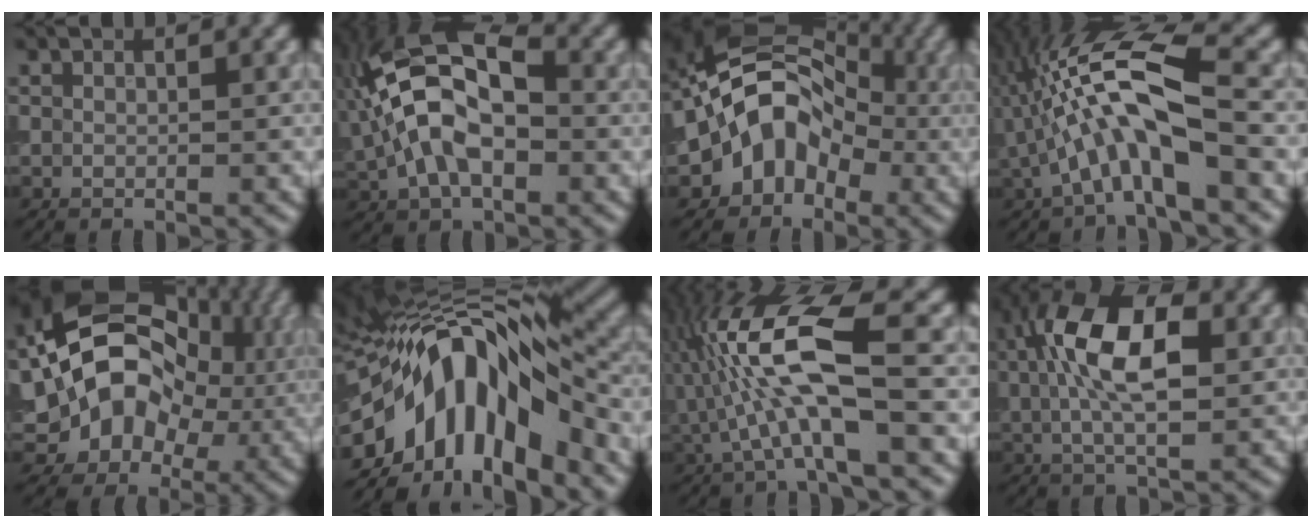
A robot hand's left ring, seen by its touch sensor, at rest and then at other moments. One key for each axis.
{"total": 10.2, "fx": 0.3, "fy": 6.0, "fz": 8.2, "tx": -0.165, "ty": 0.022, "tz": -0.007}
{"total": 6.8, "fx": -2.0, "fy": 5.4, "fz": 3.7, "tx": -0.036, "ty": 0.019, "tz": -0.051}
{"total": 9.8, "fx": -0.9, "fy": 2.8, "fz": 9.4, "tx": -0.183, "ty": 0.028, "tz": -0.023}
{"total": 17.1, "fx": 1.5, "fy": 13.2, "fz": 10.9, "tx": -0.170, "ty": 0.015, "tz": 0.017}
{"total": 12.5, "fx": -4.5, "fy": 5.8, "fz": 10.2, "tx": -0.158, "ty": 0.010, "tz": -0.083}
{"total": 9.7, "fx": -0.8, "fy": 2.7, "fz": 9.3, "tx": -0.189, "ty": 0.018, "tz": -0.020}
{"total": 9.2, "fx": 2.1, "fy": 4.0, "fz": 8.0, "tx": -0.144, "ty": 0.015, "tz": 0.030}